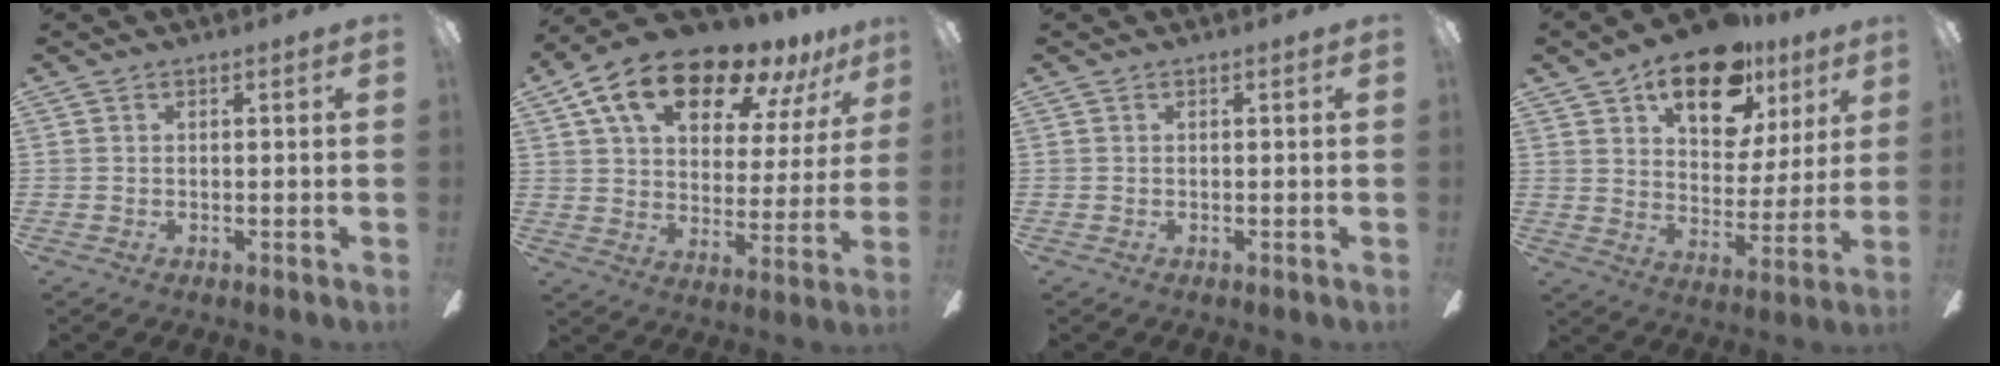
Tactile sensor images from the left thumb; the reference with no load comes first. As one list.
[{"total": 19.0, "force": [12.8, 9.0, 10.8], "torque": [-0.182, -0.073, 0.219]}, {"total": 0.0}, {"total": 18.4, "force": [11.9, 9.7, 10.3], "torque": [-0.145, -0.062, 0.202]}]